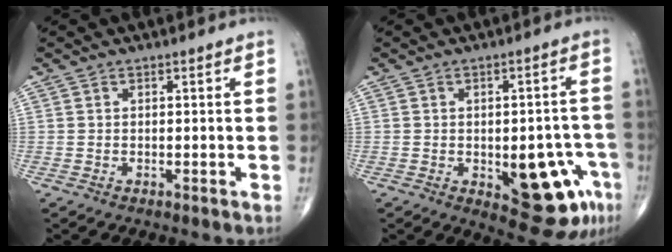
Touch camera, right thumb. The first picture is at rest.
{"total": 13.5, "force": [-4.7, 5.9, 11.2], "torque": [-0.102, 0.019, -0.046]}